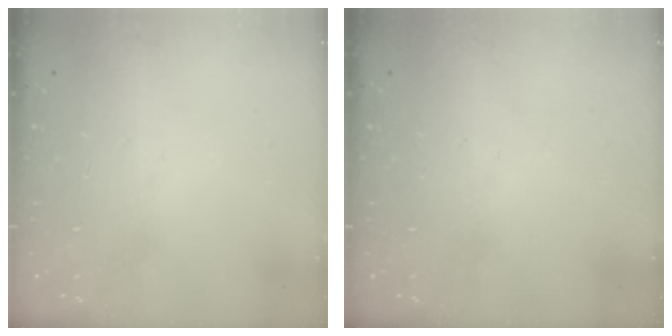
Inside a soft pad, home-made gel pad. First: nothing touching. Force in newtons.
{"total": 0.0}